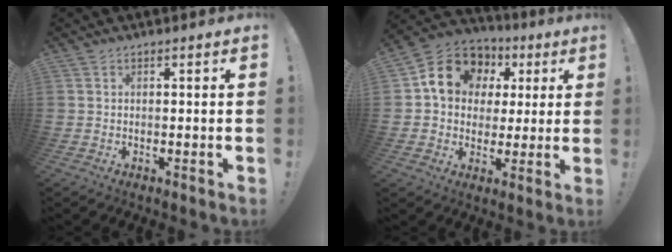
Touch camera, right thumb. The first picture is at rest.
{"total": 15.1, "force": [5.4, 12.1, 7.4], "torque": [-0.105, -0.014, 0.105]}